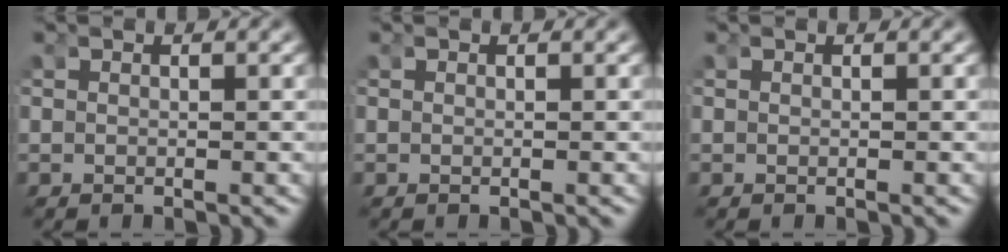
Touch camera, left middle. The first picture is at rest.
{"total": 0.0}
{"total": 0.0}